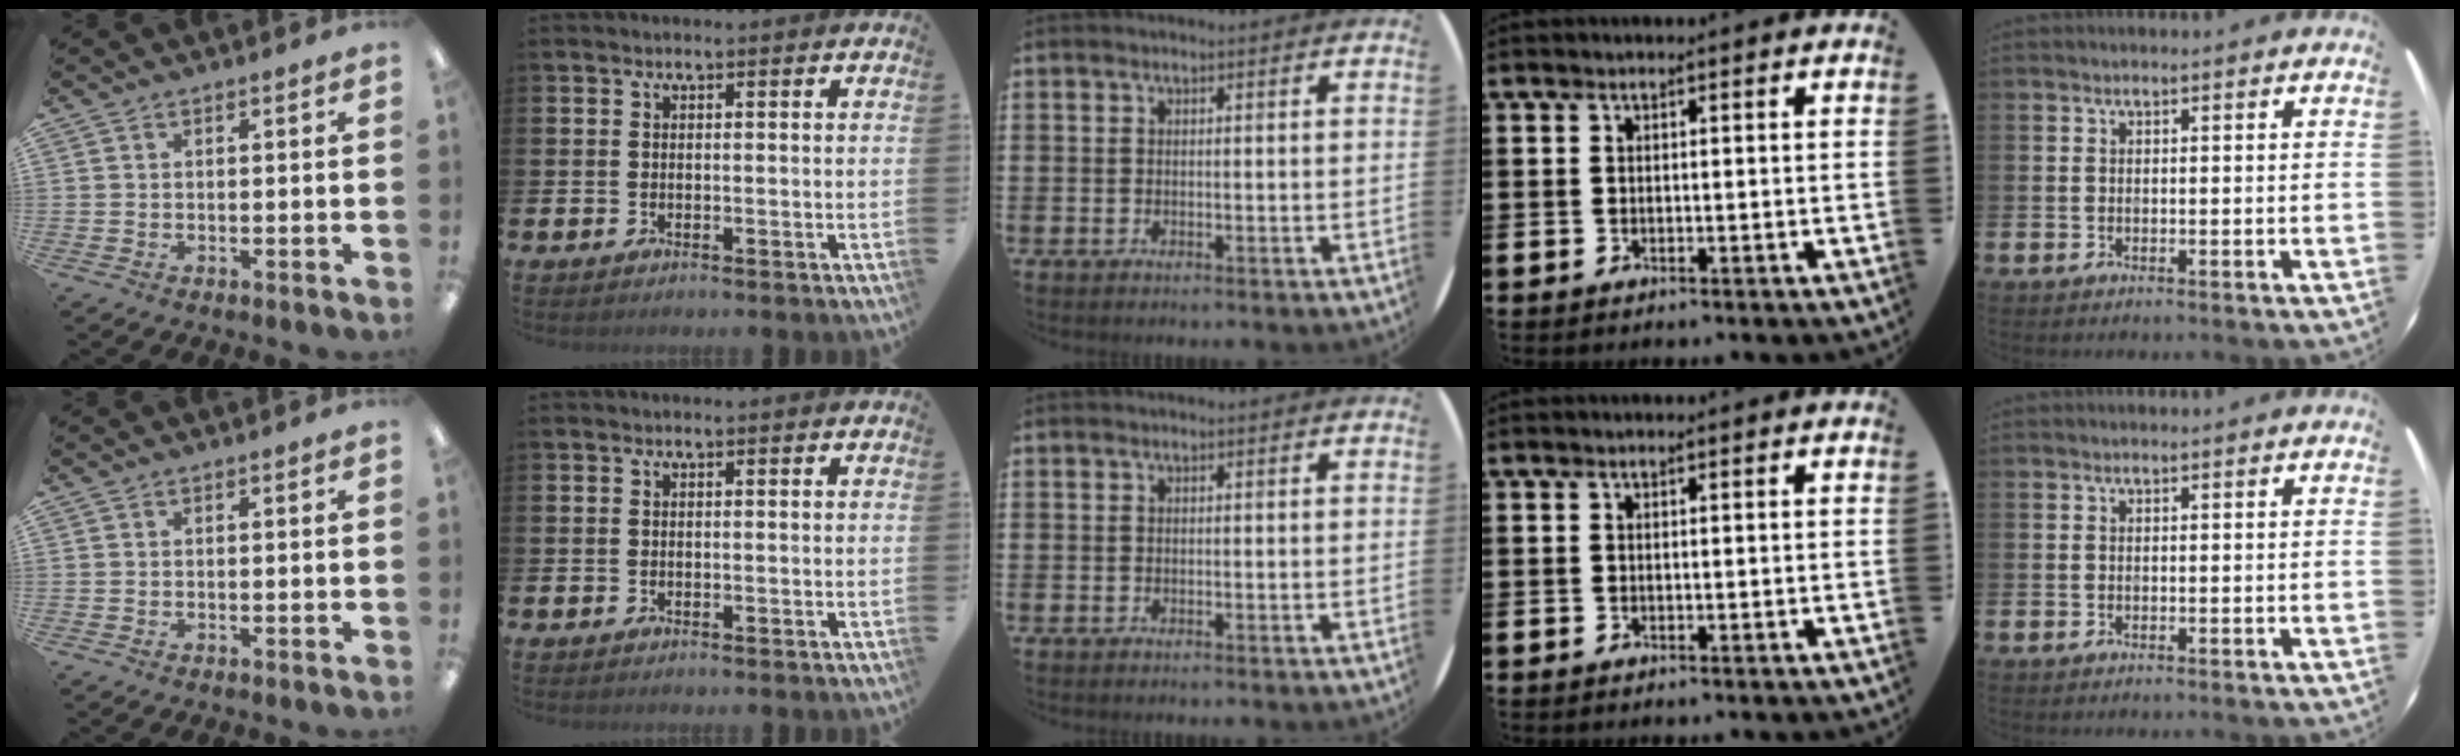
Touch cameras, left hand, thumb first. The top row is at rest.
{}